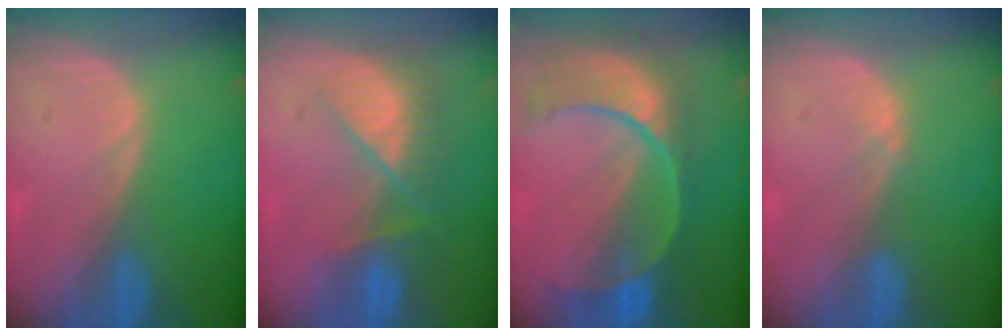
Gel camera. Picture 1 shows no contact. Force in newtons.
{"total": 7.9, "press": 7.2, "slide": 3.1}
{"total": 11.2, "press": 9.3, "slide": 6.1}
{"total": 0.7, "press": 0.6, "slide": 0.4}